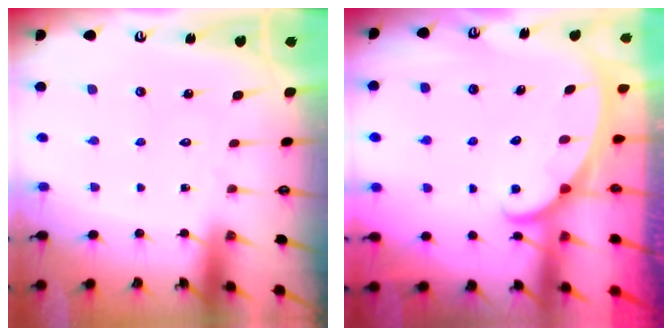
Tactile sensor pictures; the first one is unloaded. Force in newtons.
{"total": 2.6, "press": 2.6, "slide": 0.3}